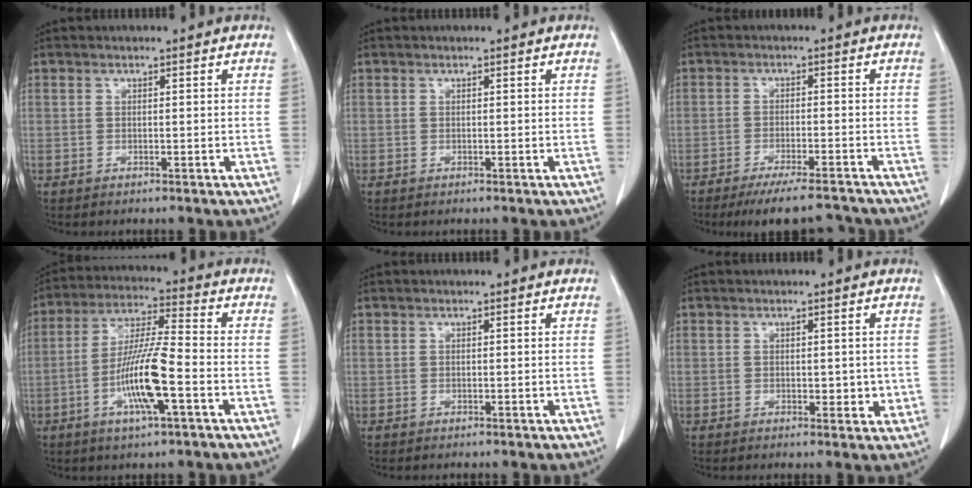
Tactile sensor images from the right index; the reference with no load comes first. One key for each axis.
{"total": 0.0}
{"total": 9.6, "fx": -8.6, "fy": 1.2, "fz": 3.9, "tx": -0.055, "ty": -0.005, "tz": -0.127}
{"total": 11.7, "fx": -3.9, "fy": 0.8, "fz": 11.0, "tx": -0.215, "ty": -0.005, "tz": -0.073}
{"total": 0.0}
{"total": 2.7, "fx": -0.2, "fy": 1.6, "fz": 2.2, "tx": -0.024, "ty": -0.003, "tz": 0.002}